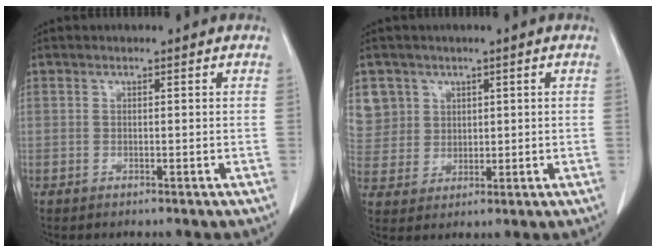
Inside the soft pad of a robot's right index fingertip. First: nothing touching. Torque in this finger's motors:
{"motor_torque": [-0.24, 0.24, -0.04, 0.00]}